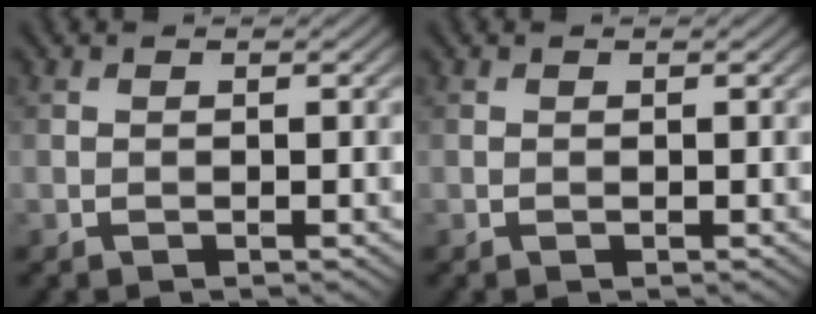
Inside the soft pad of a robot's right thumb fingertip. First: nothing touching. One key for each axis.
{"total": 0.0}